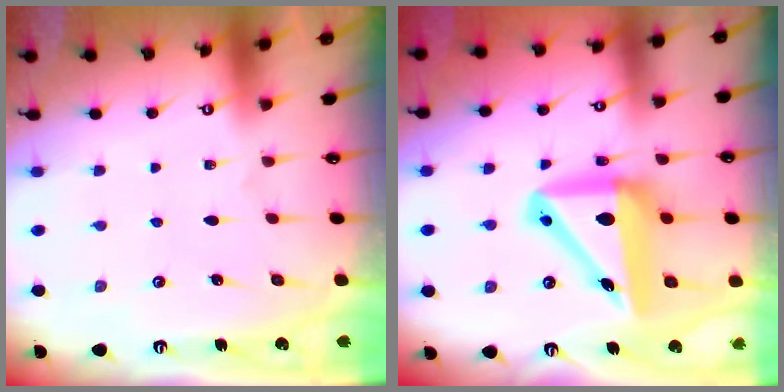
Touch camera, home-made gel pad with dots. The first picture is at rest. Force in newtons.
{"total": 14.4, "press": 14.0, "slide": 3.0}